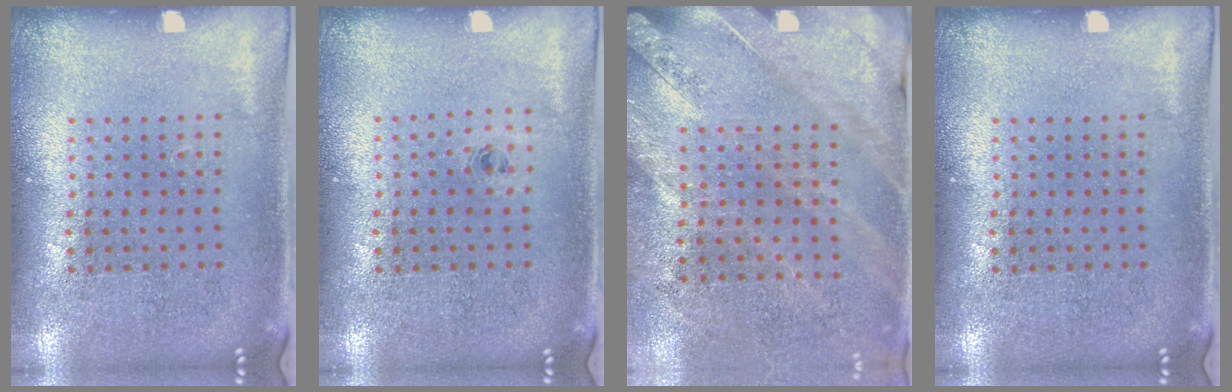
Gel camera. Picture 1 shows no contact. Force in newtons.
{"total": 0.5, "press": 0.3, "slide": 0.4}
{"total": 2.5, "press": 2.2, "slide": 1.2}
{"total": 0.0}